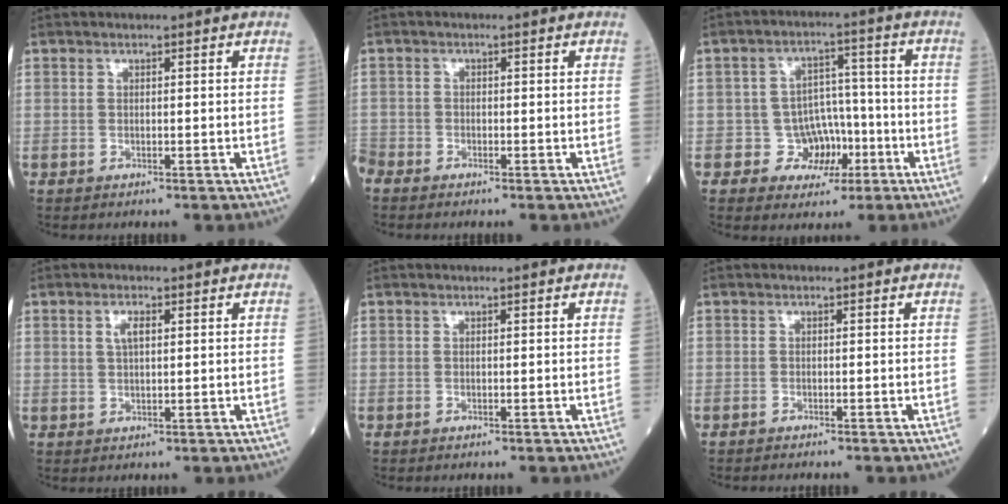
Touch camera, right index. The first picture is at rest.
{"total": 2.1, "force": [-1.9, 0.8, 0.2], "torque": [-0.008, -0.004, -0.036]}
{"total": 6.4, "force": [-2.4, 5.7, 1.4], "torque": [0.000, 0.022, -0.031]}
{"total": 2.5, "force": [0.9, 0.8, 2.2], "torque": [-0.045, 0.003, 0.018]}
{"total": 0.0}
{"total": 1.3, "force": [-1.3, 0.0, 0.5], "torque": [-0.006, 0.000, -0.016]}